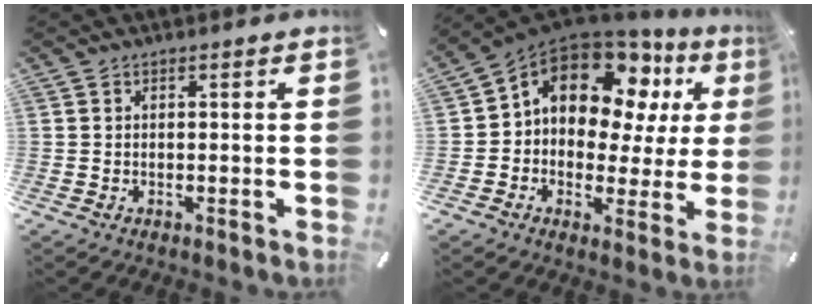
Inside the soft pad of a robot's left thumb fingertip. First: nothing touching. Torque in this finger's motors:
{"motor_torque": [2.10, 2.22, 1.08, -0.66, 0.28]}